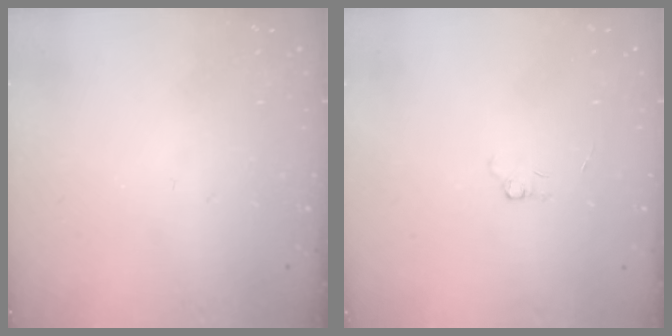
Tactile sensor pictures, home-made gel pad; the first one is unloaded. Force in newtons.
{"total": 2.2, "press": 2.1, "slide": 0.3}